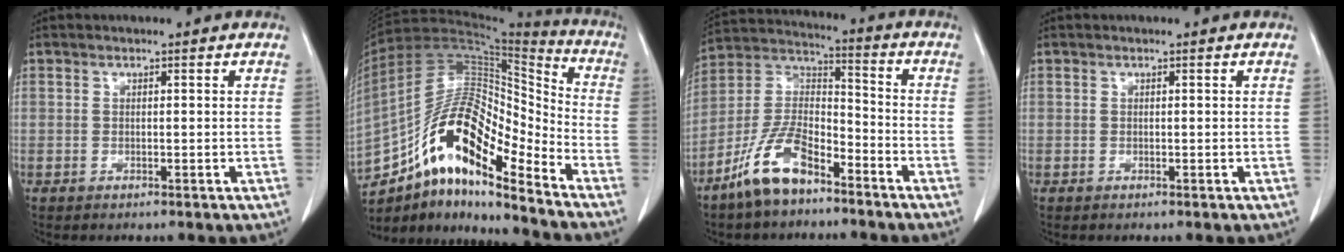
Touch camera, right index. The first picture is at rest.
{"total": 17.1, "force": [-11.0, 4.6, 12.3], "torque": [-0.218, 0.043, -0.186]}
{"total": 11.6, "force": [-8.0, 4.5, 7.1], "torque": [-0.152, 0.010, -0.156]}
{"total": 0.0}